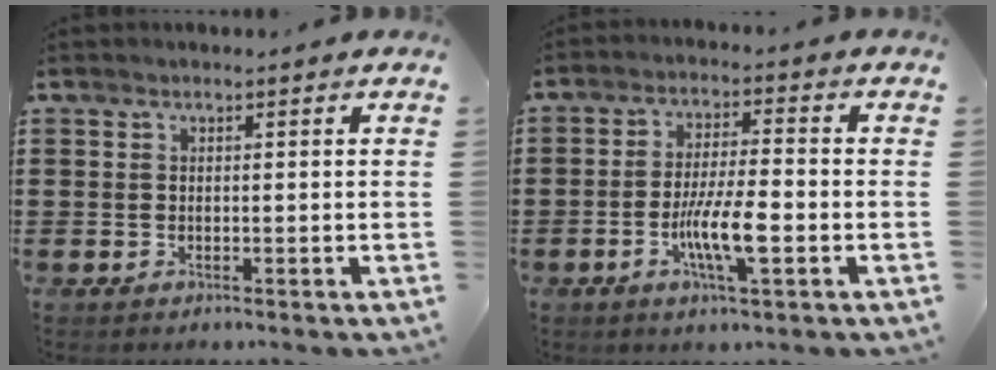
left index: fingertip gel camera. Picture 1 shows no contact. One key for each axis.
{"total": 8.0, "fx": -2.5, "fy": 1.9, "fz": 7.4, "tx": -0.146, "ty": -0.004, "tz": -0.048}